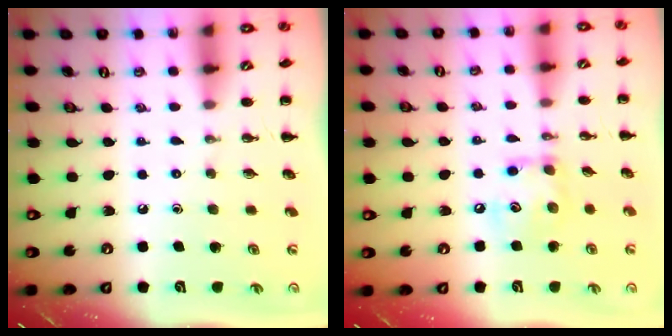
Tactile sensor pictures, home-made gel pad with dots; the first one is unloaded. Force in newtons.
{"total": 9.4, "press": 9.4, "slide": 0.4}